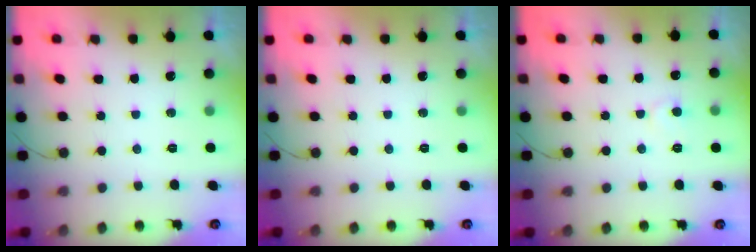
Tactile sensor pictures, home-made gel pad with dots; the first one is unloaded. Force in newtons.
{"total": 0.0}
{"total": 4.8, "press": 4.8, "slide": 0.4}